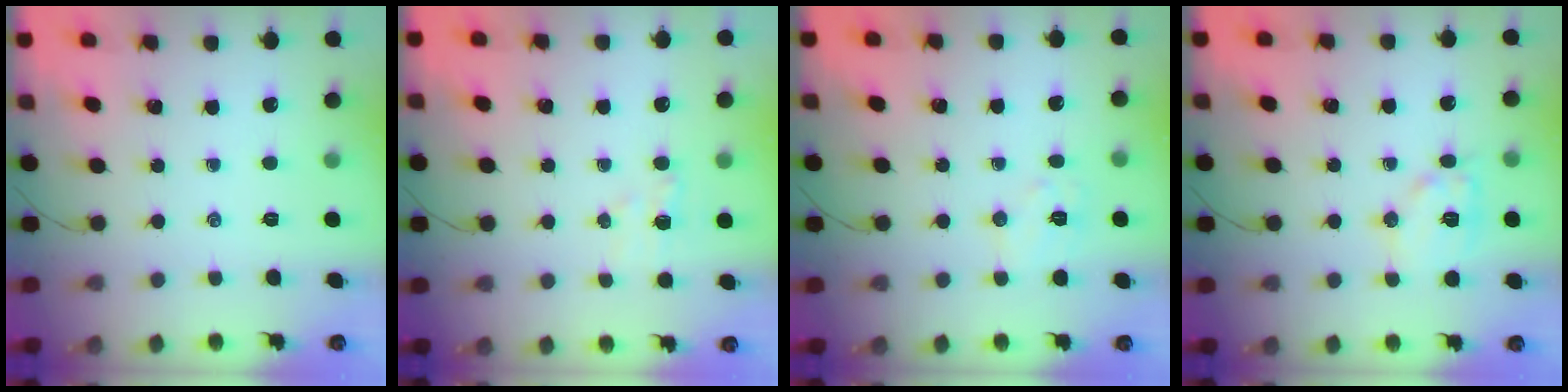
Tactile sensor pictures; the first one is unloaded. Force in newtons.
{"total": 3.6, "press": 3.4, "slide": 1.2}
{"total": 5.7, "press": 5.6, "slide": 1.1}
{"total": 9.8, "press": 9.8, "slide": 0.6}